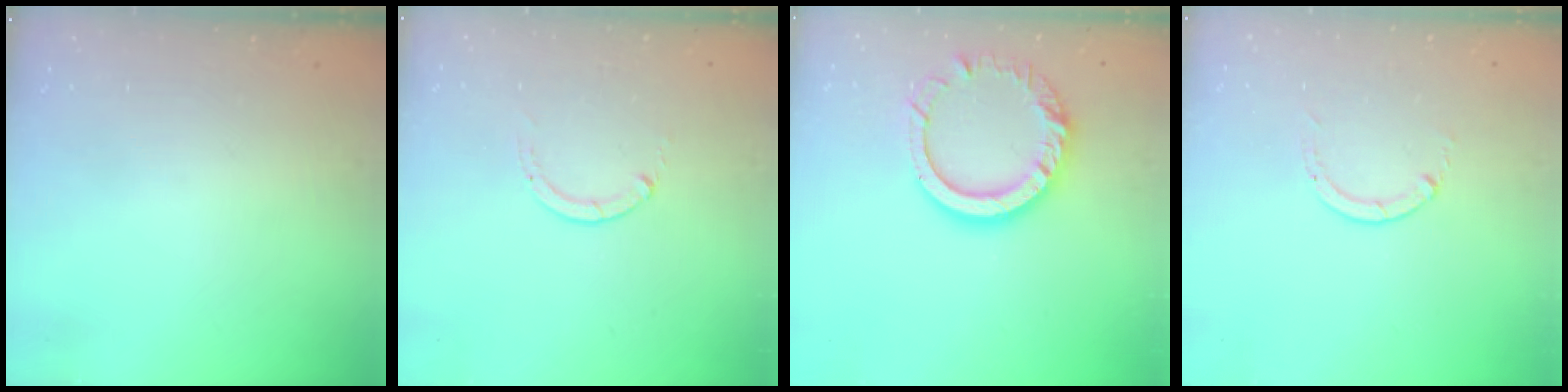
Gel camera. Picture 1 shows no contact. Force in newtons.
{"total": 0.0}
{"total": 14.7, "press": 14.6, "slide": 1.3}
{"total": 0.6, "press": 0.5, "slide": 0.1}